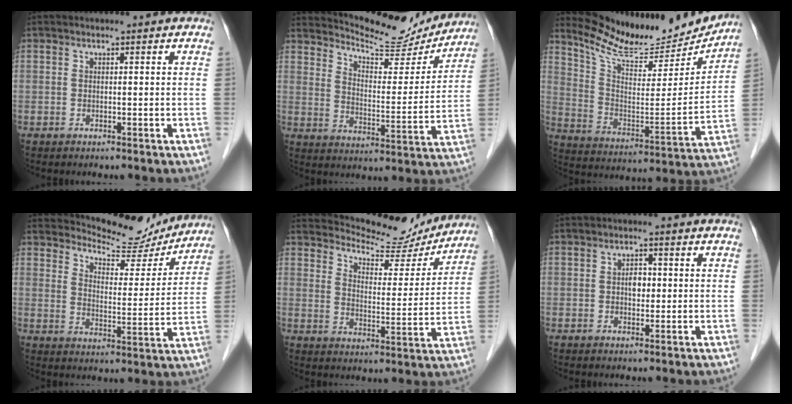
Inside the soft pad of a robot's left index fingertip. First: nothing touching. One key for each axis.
{"total": 15.0, "fx": 14.5, "fy": 2.5, "fz": 3.2, "tx": -0.051, "ty": -0.022, "tz": 0.201}
{"total": 19.1, "fx": 18.0, "fy": 3.2, "fz": 5.4, "tx": -0.099, "ty": -0.041, "tz": 0.276}
{"total": 13.4, "fx": 12.9, "fy": 2.7, "fz": 2.2, "tx": -0.034, "ty": -0.019, "tz": 0.176}
{"total": 14.5, "fx": 13.9, "fy": 2.7, "fz": 2.8, "tx": -0.043, "ty": -0.014, "tz": 0.189}
{"total": 2.3, "fx": 0.0, "fy": 1.5, "fz": 1.8, "tx": -0.029, "ty": 0.006, "tz": 0.000}